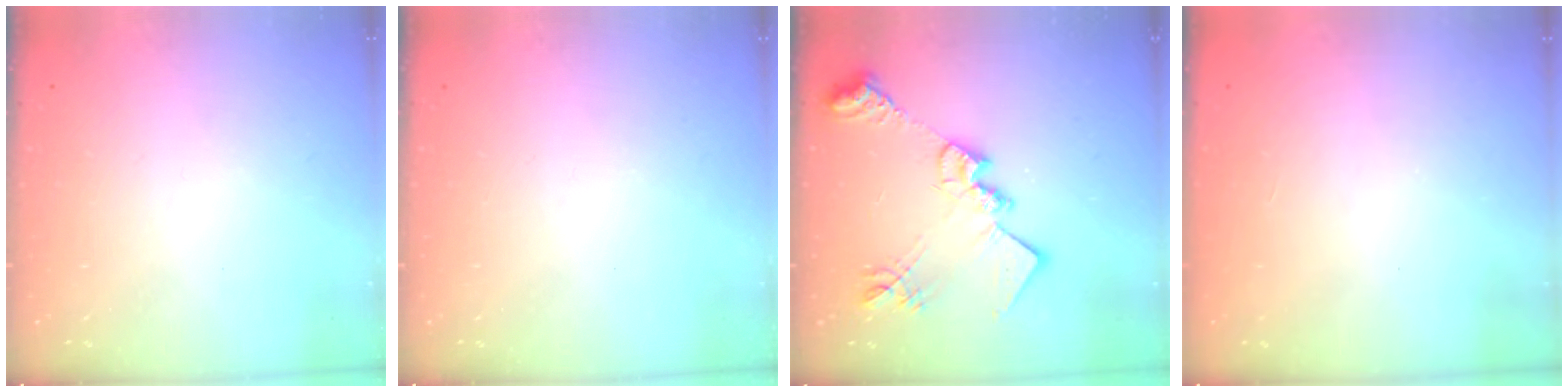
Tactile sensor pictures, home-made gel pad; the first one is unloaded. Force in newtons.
{"total": 0.0}
{"total": 20.9, "press": 20.9, "slide": 1.4}
{"total": 1.2, "press": 1.1, "slide": 0.5}